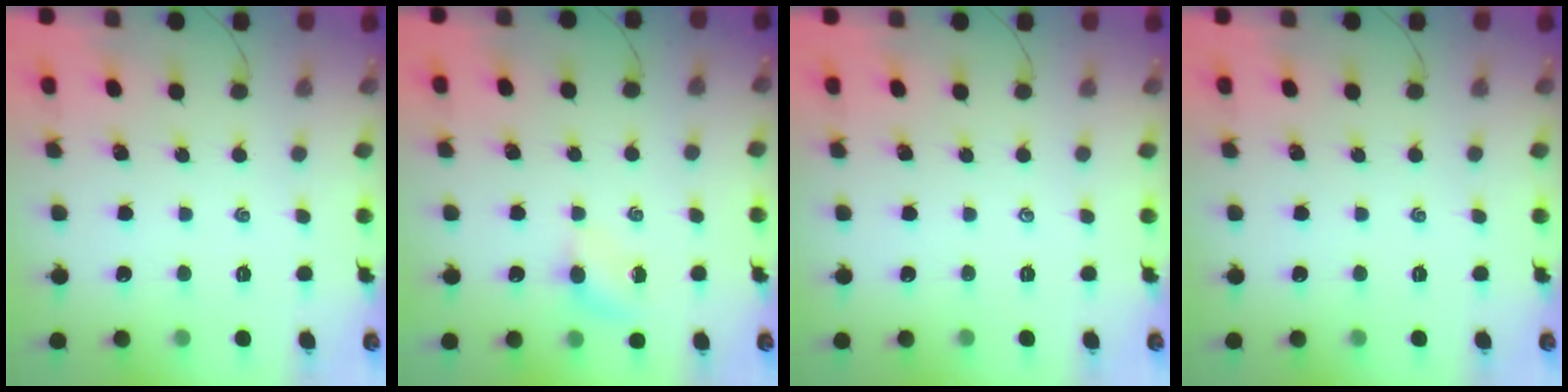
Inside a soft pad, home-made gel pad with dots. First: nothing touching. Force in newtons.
{"total": 4.1, "press": 3.9, "slide": 1.2}
{"total": 0.0}
{"total": 0.0}